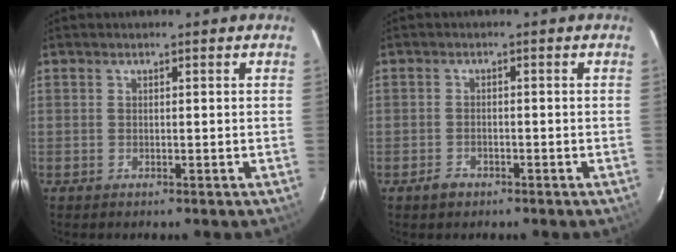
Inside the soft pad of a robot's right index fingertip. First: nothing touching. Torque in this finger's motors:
{"motor_torque": [0.15, 0.05, 0.00, 0.00]}